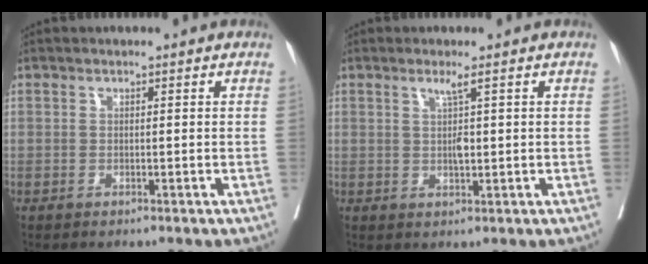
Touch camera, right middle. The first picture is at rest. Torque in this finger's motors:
{"motor_torque": [0.53, 0.17, 0.16, 0.02]}